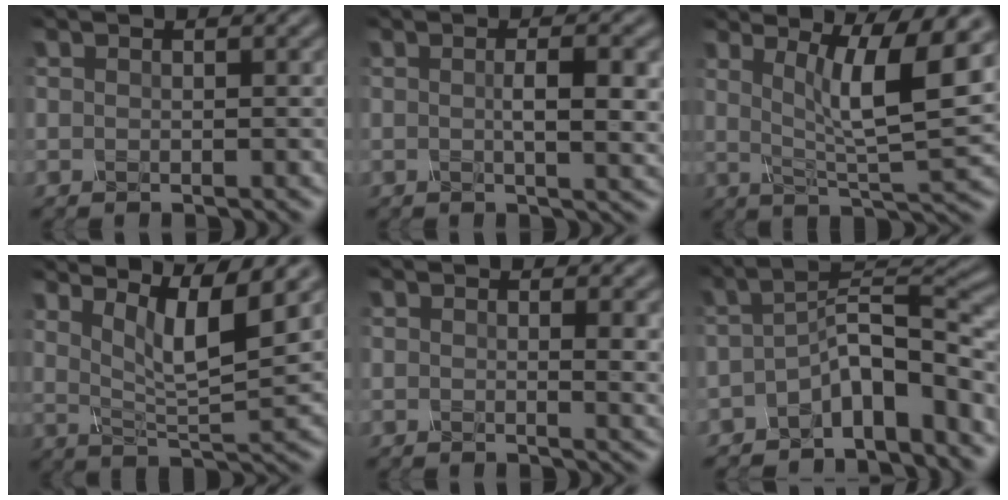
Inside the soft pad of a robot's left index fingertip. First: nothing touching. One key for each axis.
{"total": 4.3, "fx": 0.0, "fy": 1.0, "fz": 4.1, "tx": -0.056, "ty": 0.007, "tz": 0.008}
{"total": 8.3, "fx": 2.5, "fy": 1.3, "fz": 7.8, "tx": -0.126, "ty": 0.004, "tz": 0.054}
{"total": 7.1, "fx": 3.7, "fy": 1.1, "fz": 6.0, "tx": -0.097, "ty": 0.002, "tz": 0.076}
{"total": 2.7, "fx": 0.6, "fy": 0.8, "fz": 2.5, "tx": -0.021, "ty": 0.004, "tz": 0.013}
{"total": 5.2, "fx": -3.0, "fy": 1.3, "fz": 4.0, "tx": -0.073, "ty": 0.017, "tz": -0.050}